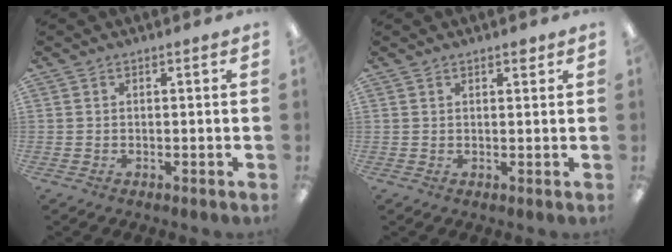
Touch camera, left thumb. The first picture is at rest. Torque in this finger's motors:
{"motor_torque": [-0.11, 0.01, -0.37, 0.25, 0.03]}